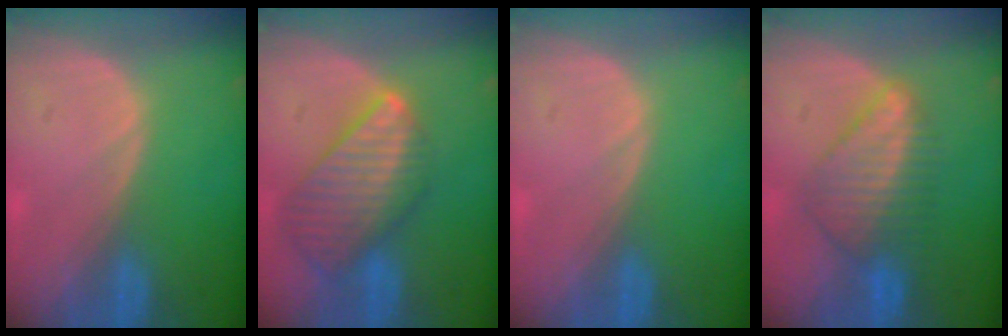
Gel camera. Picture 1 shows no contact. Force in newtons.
{"total": 9.5, "press": 8.3, "slide": 4.6}
{"total": 0.0}
{"total": 7.2, "press": 6.9, "slide": 1.9}